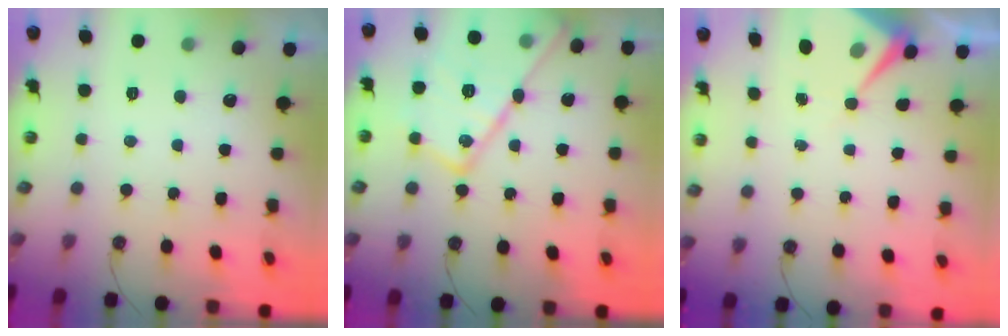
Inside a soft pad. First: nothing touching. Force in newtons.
{"total": 22.5, "press": 22.4, "slide": 2.1}
{"total": 6.2, "press": 6.2, "slide": 0.9}